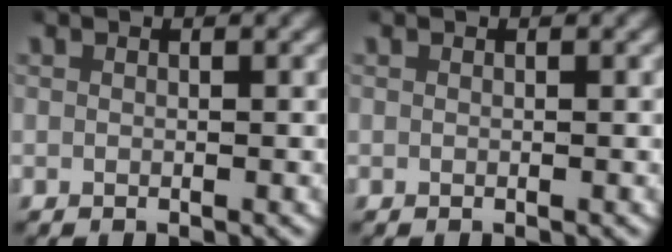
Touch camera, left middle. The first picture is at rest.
{"total": 0.0}